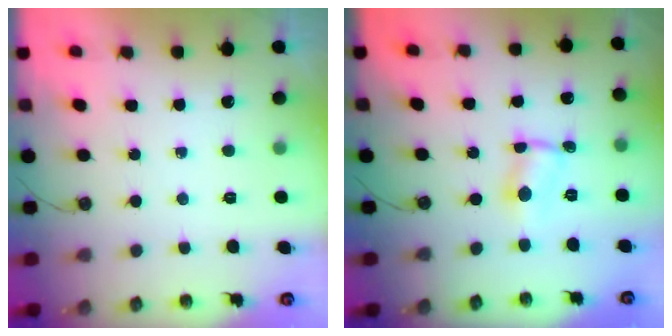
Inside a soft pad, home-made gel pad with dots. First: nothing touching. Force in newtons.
{"total": 1.0, "press": 0.8, "slide": 0.5}